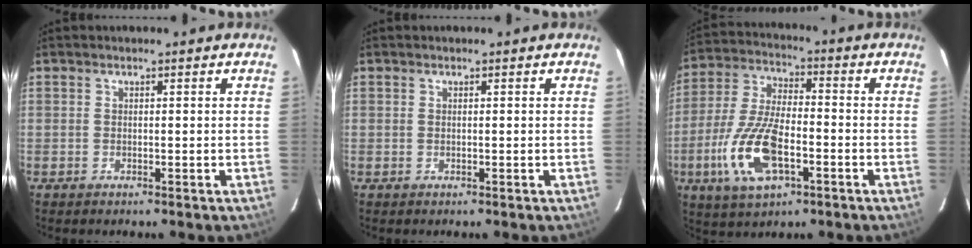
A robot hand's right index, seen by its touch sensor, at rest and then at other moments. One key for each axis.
{"total": 0.0}
{"total": 15.0, "fx": -5.4, "fy": 6.3, "fz": 12.5, "tx": -0.275, "ty": -0.008, "tz": -0.099}